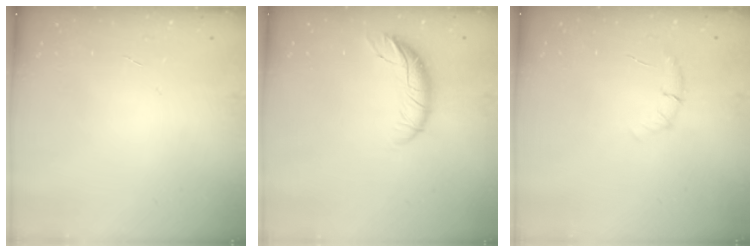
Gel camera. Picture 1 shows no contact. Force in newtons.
{"total": 9.0, "press": 8.8, "slide": 1.8}
{"total": 5.4, "press": 5.1, "slide": 1.6}